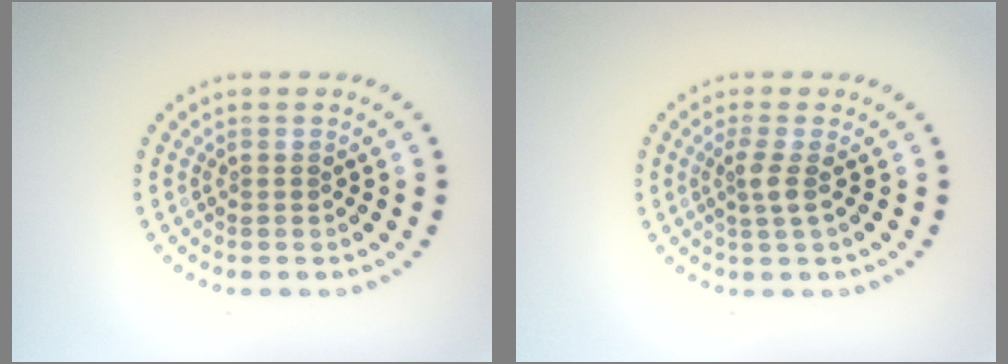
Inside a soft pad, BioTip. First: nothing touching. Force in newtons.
{"total": 1.7, "press": 1.4, "slide": 1.0}